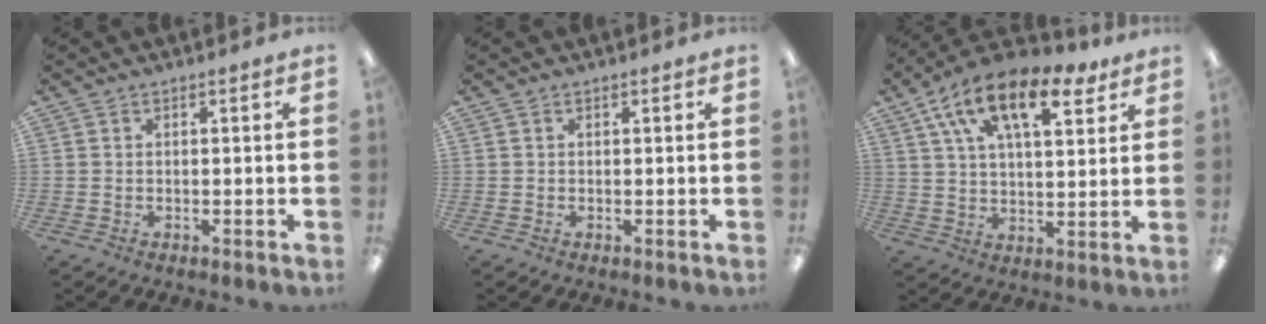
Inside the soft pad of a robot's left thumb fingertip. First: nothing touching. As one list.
[{"total": 0.0}, {"total": 17.0, "force": [9.5, 7.7, 11.8], "torque": [-0.194, -0.031, 0.160]}]